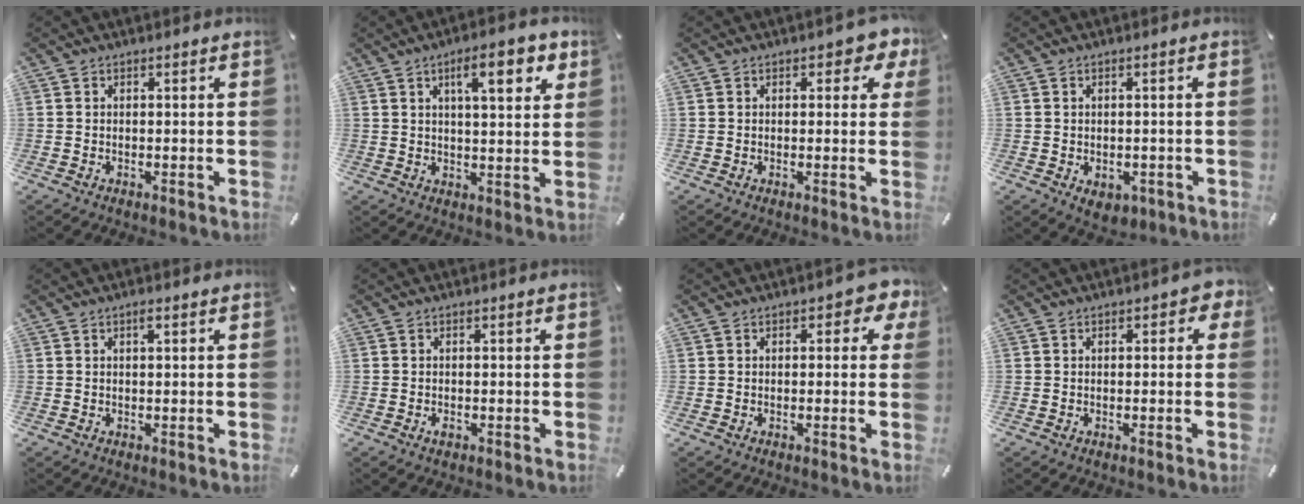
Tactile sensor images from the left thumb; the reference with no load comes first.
{"total": 10.1, "force": [4.7, 3.1, 8.3], "torque": [-0.122, -0.011, 0.072]}
{"total": 3.6, "force": [1.5, 2.1, 2.5], "torque": [-0.030, 0.003, 0.021]}
{"total": 3.2, "force": [-1.2, 2.5, 1.5], "torque": [-0.013, 0.003, -0.020]}
{"total": 1.0, "force": [0.4, 0.2, 0.9], "torque": [-0.018, 0.002, 0.006]}
{"total": 0.7, "force": [-0.4, 0.5, 0.4], "torque": [-0.008, -0.002, -0.008]}
{"total": 3.5, "force": [0.8, 2.1, 2.7], "torque": [-0.032, 0.002, 0.009]}
{"total": 1.8, "force": [-0.1, 1.2, 1.3], "torque": [-0.009, 0.000, -0.006]}